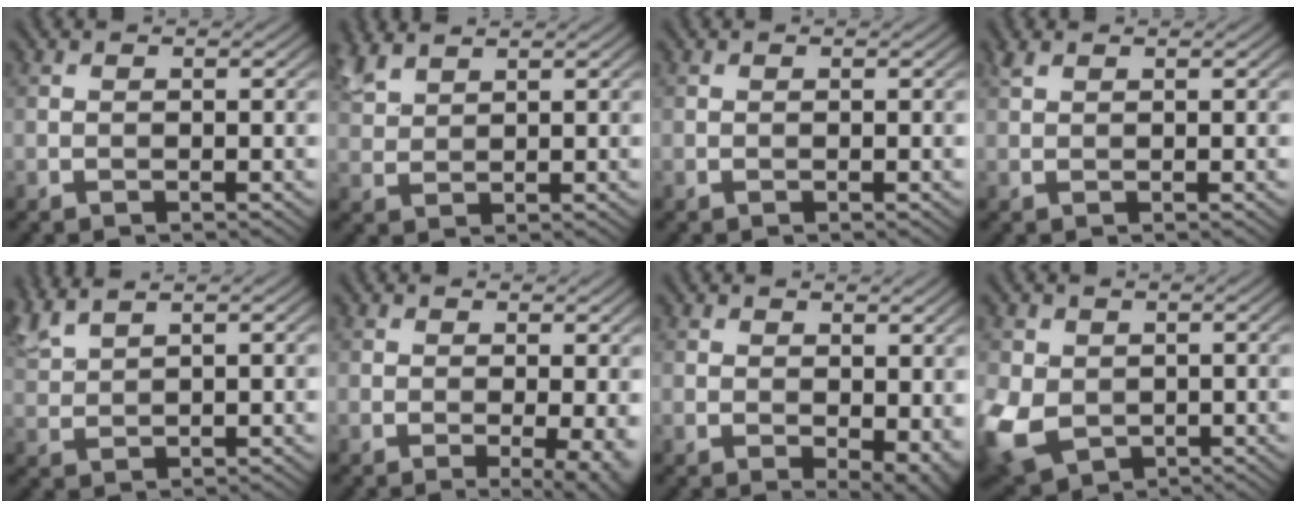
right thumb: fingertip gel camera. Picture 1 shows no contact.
{"total": 4.1, "force": [3.3, 1.3, 2.1], "torque": [-0.061, 0.014, 0.076]}
{"total": 0.0}
{"total": 1.1, "force": [0.9, 0.3, 0.6], "torque": [-0.023, 0.007, 0.022]}
{"total": 4.6, "force": [3.8, 0.7, 2.6], "torque": [-0.073, 0.021, 0.083]}
{"total": 3.7, "force": [-0.2, 0.9, 3.6], "torque": [-0.053, -0.007, -0.004]}
{"total": 5.2, "force": [0.2, 3.2, 4.1], "torque": [-0.056, -0.016, 0.016]}
{"total": 8.1, "force": [-0.8, 6.4, 4.9], "torque": [-0.153, -0.017, -0.020]}